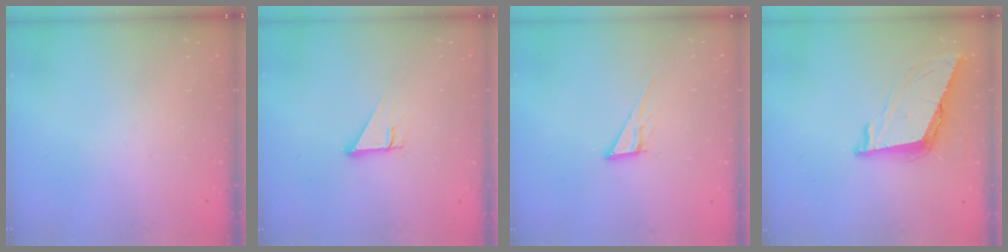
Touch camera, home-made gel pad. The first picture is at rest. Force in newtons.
{"total": 2.7, "press": 2.7, "slide": 0.1}
{"total": 6.8, "press": 6.8, "slide": 0.2}
{"total": 8.9, "press": 8.5, "slide": 2.7}